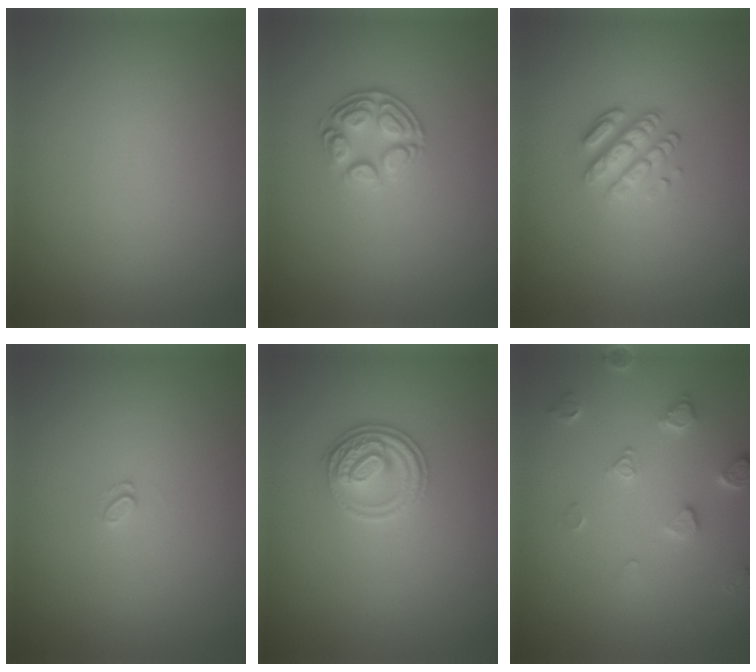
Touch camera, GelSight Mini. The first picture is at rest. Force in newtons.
{"total": 2.8, "press": 2.6, "slide": 1.2}
{"total": 3.3, "press": 2.4, "slide": 2.3}
{"total": 0.7, "press": 0.7, "slide": 0.1}
{"total": 2.8, "press": 2.7, "slide": 0.5}
{"total": 2.5, "press": 2.4, "slide": 0.5}